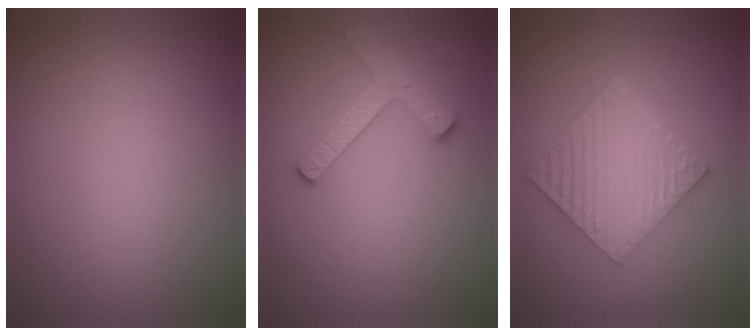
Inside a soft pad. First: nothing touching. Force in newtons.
{"total": 2.5, "press": 2.5, "slide": 0.4}
{"total": 6.7, "press": 4.5, "slide": 4.9}